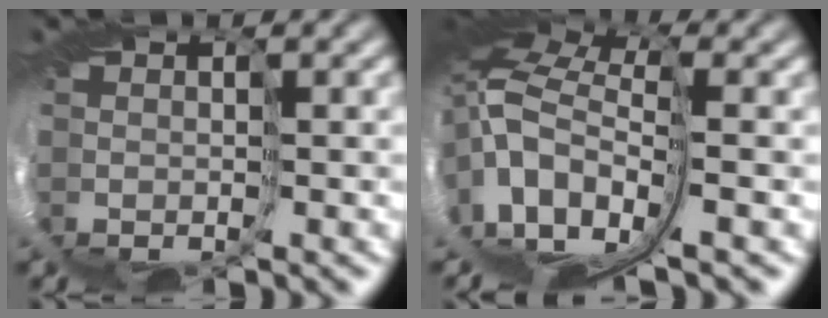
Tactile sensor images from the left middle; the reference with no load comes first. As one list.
[{"total": 10.5, "force": [-1.5, 5.7, 8.8], "torque": [-0.192, 0.001, 0.005]}]